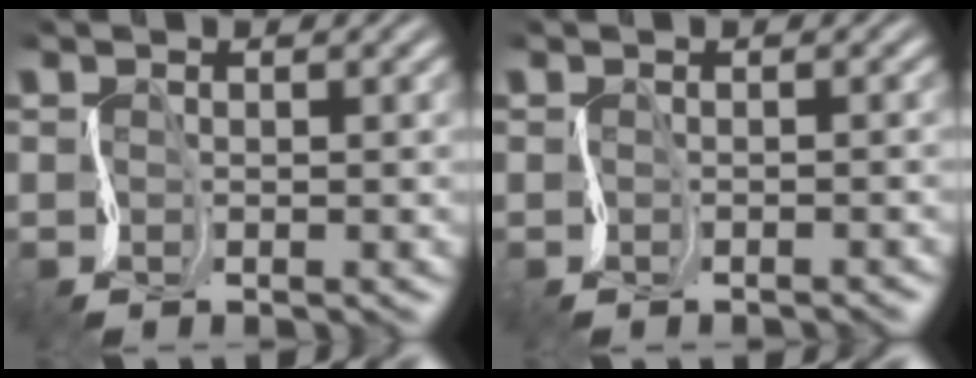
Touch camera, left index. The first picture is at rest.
{"total": 1.1, "force": [-1.1, 0.0, 0.1], "torque": [-0.001, 0.006, -0.007]}